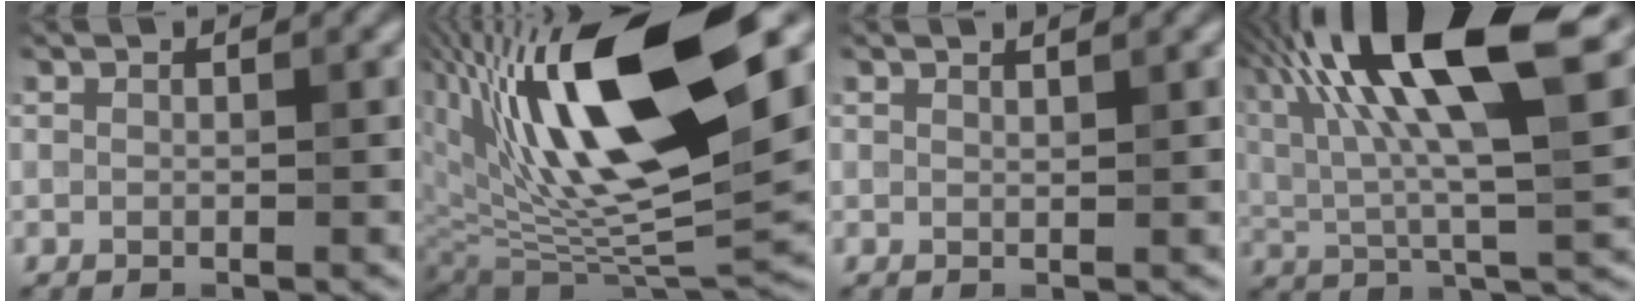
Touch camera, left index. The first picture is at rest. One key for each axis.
{"total": 15.9, "fx": 6.1, "fy": 5.9, "fz": 13.5, "tx": -0.228, "ty": 0.006, "tz": 0.100}
{"total": 0.8, "fx": 0.8, "fy": 0.0, "fz": 0.2, "tx": 0.004, "ty": 0.001, "tz": 0.013}
{"total": 15.8, "fx": 6.1, "fy": 4.7, "fz": 13.8, "tx": -0.240, "ty": 0.021, "tz": 0.095}